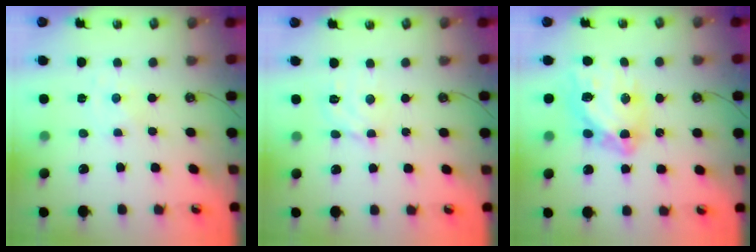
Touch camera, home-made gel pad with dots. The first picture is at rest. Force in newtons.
{"total": 6.8, "press": 6.8, "slide": 0.5}
{"total": 15.5, "press": 15.4, "slide": 1.5}